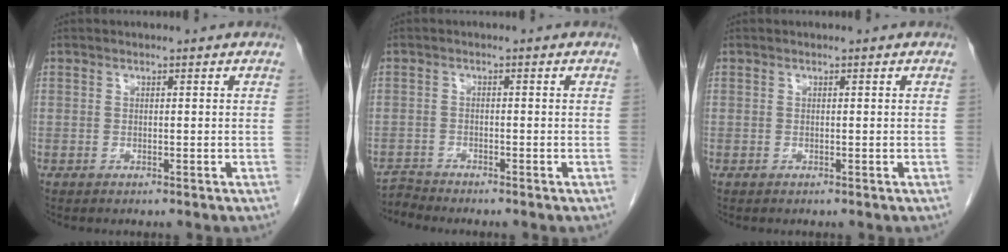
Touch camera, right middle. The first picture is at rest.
{"total": 2.3, "force": [-2.1, -0.6, -0.9], "torque": [0.018, -0.017, -0.040]}
{"total": 0.0}